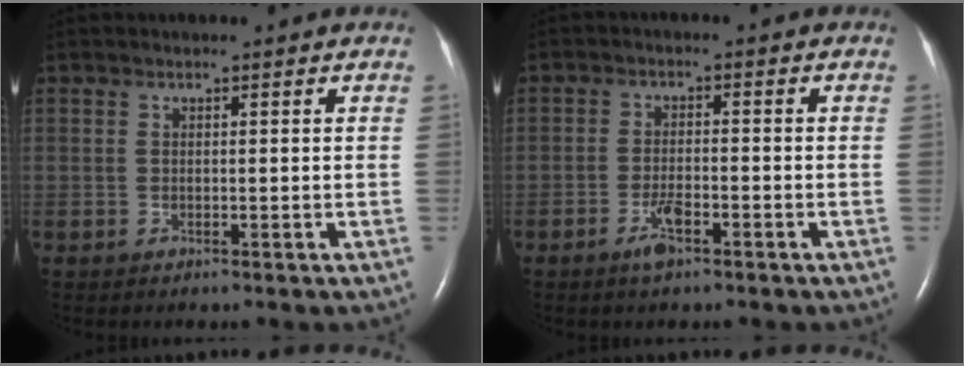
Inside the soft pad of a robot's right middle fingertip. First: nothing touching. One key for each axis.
{"total": 3.2, "fx": -2.1, "fy": 0.7, "fz": 2.4, "tx": -0.053, "ty": -0.001, "tz": -0.039}